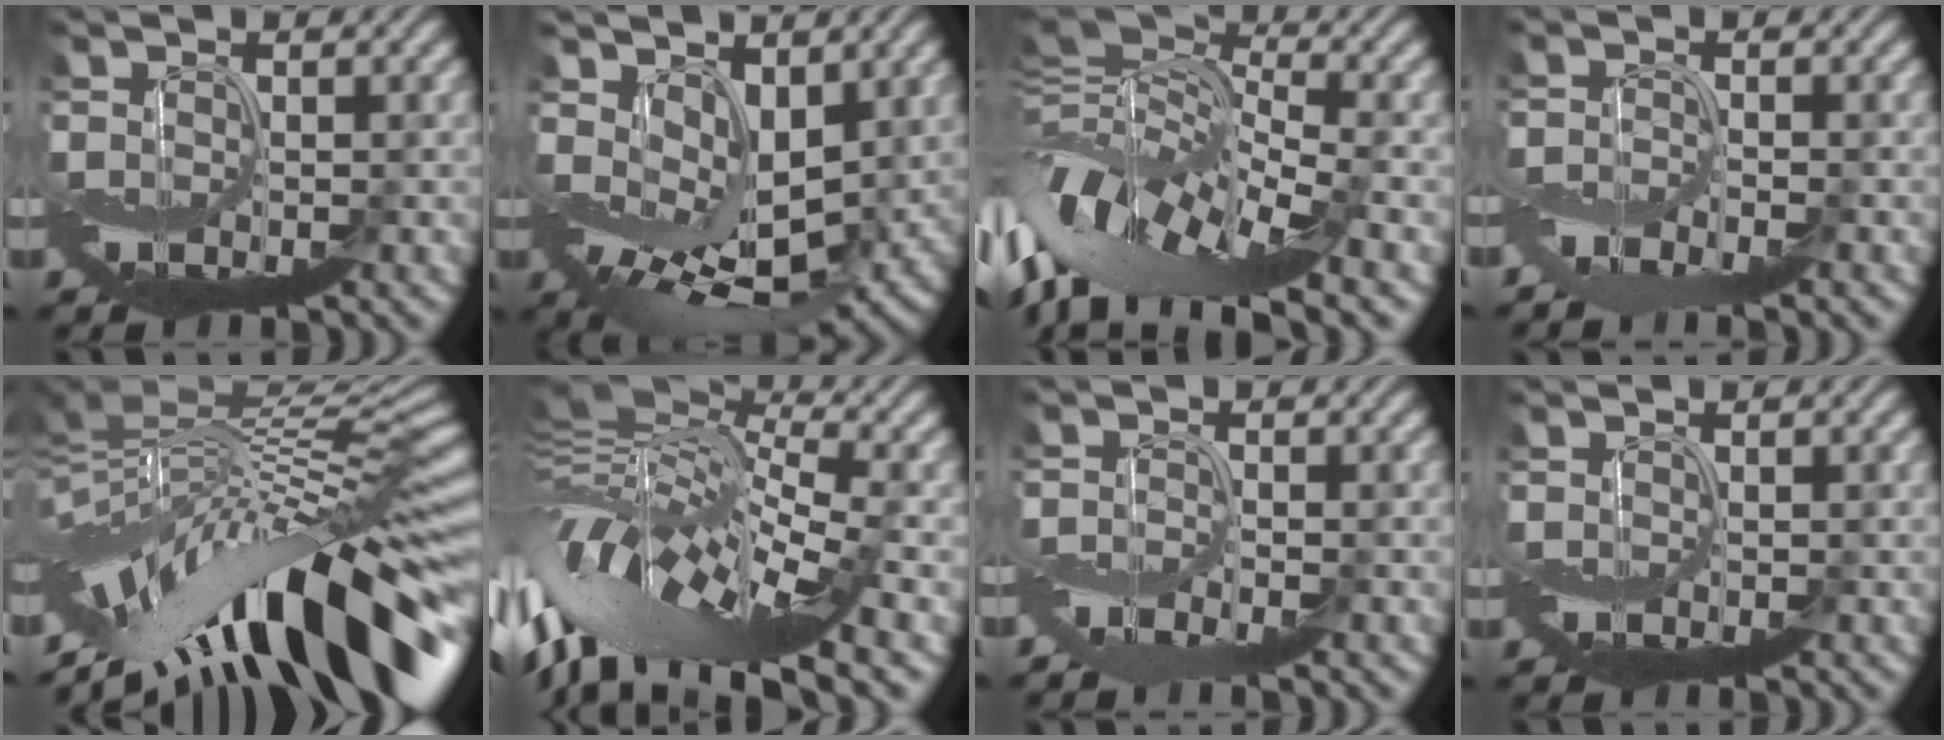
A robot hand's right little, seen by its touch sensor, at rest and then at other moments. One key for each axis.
{"total": 7.5, "fx": 2.5, "fy": 4.7, "fz": 5.4, "tx": -0.103, "ty": -0.014, "tz": 0.054}
{"total": 13.8, "fx": -5.6, "fy": 6.6, "fz": 10.7, "tx": -0.216, "ty": 0.018, "tz": -0.096}
{"total": 2.9, "fx": -2.3, "fy": 0.8, "fz": 1.5, "tx": -0.025, "ty": -0.005, "tz": -0.046}
{"total": 15.3, "fx": -6.6, "fy": 6.2, "fz": 12.4, "tx": -0.188, "ty": 0.018, "tz": -0.111}
{"total": 14.8, "fx": -3.4, "fy": 6.9, "fz": 12.6, "tx": -0.245, "ty": 0.015, "tz": -0.061}
{"total": 2.5, "fx": -2.0, "fy": 0.6, "fz": 1.3, "tx": -0.022, "ty": -0.005, "tz": -0.040}
{"total": 0.0}